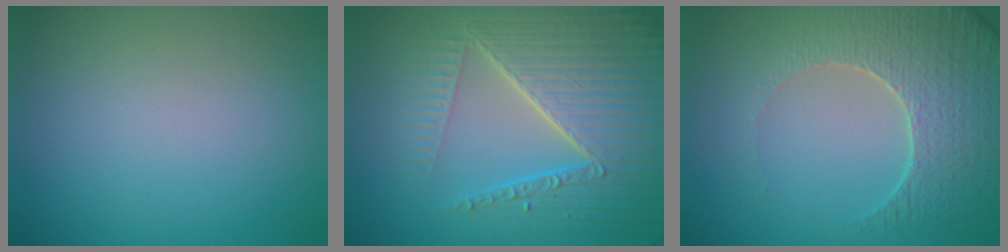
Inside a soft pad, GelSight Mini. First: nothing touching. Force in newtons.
{"total": 8.2, "press": 5.9, "slide": 5.6}
{"total": 4.9, "press": 4.7, "slide": 1.4}